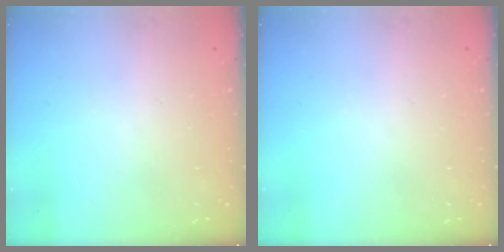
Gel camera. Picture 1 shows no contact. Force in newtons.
{"total": 0.0}